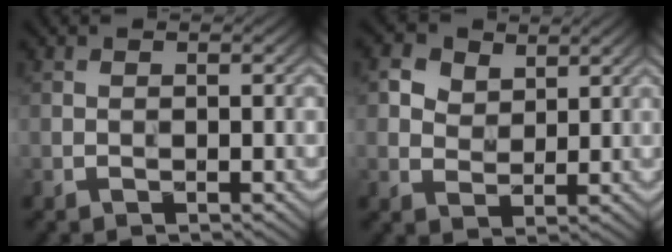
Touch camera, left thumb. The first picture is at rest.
{"total": 4.1, "force": [2.2, 2.9, 2.0], "torque": [-0.048, 0.000, 0.039]}